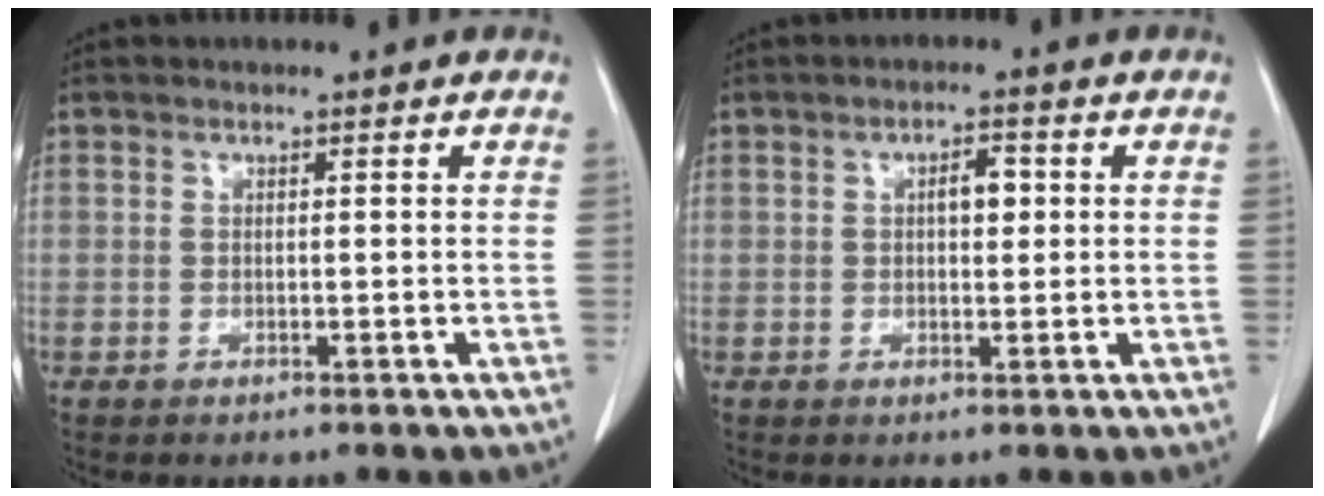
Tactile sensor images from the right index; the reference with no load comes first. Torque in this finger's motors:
{"motor_torque": [0.39, -0.04, 0.04, 0.05]}